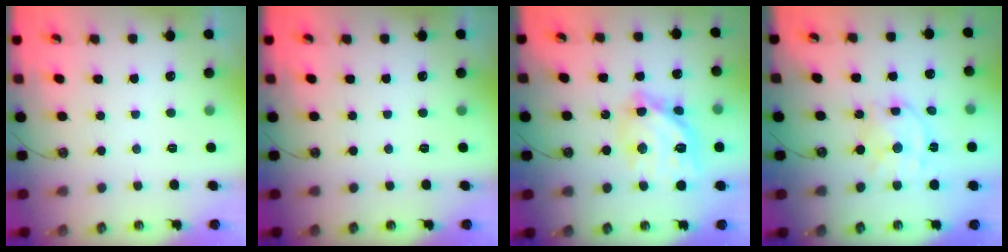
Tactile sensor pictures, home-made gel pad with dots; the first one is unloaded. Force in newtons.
{"total": 0.0}
{"total": 15.8, "press": 15.8, "slide": 1.1}
{"total": 12.6, "press": 12.5, "slide": 0.9}